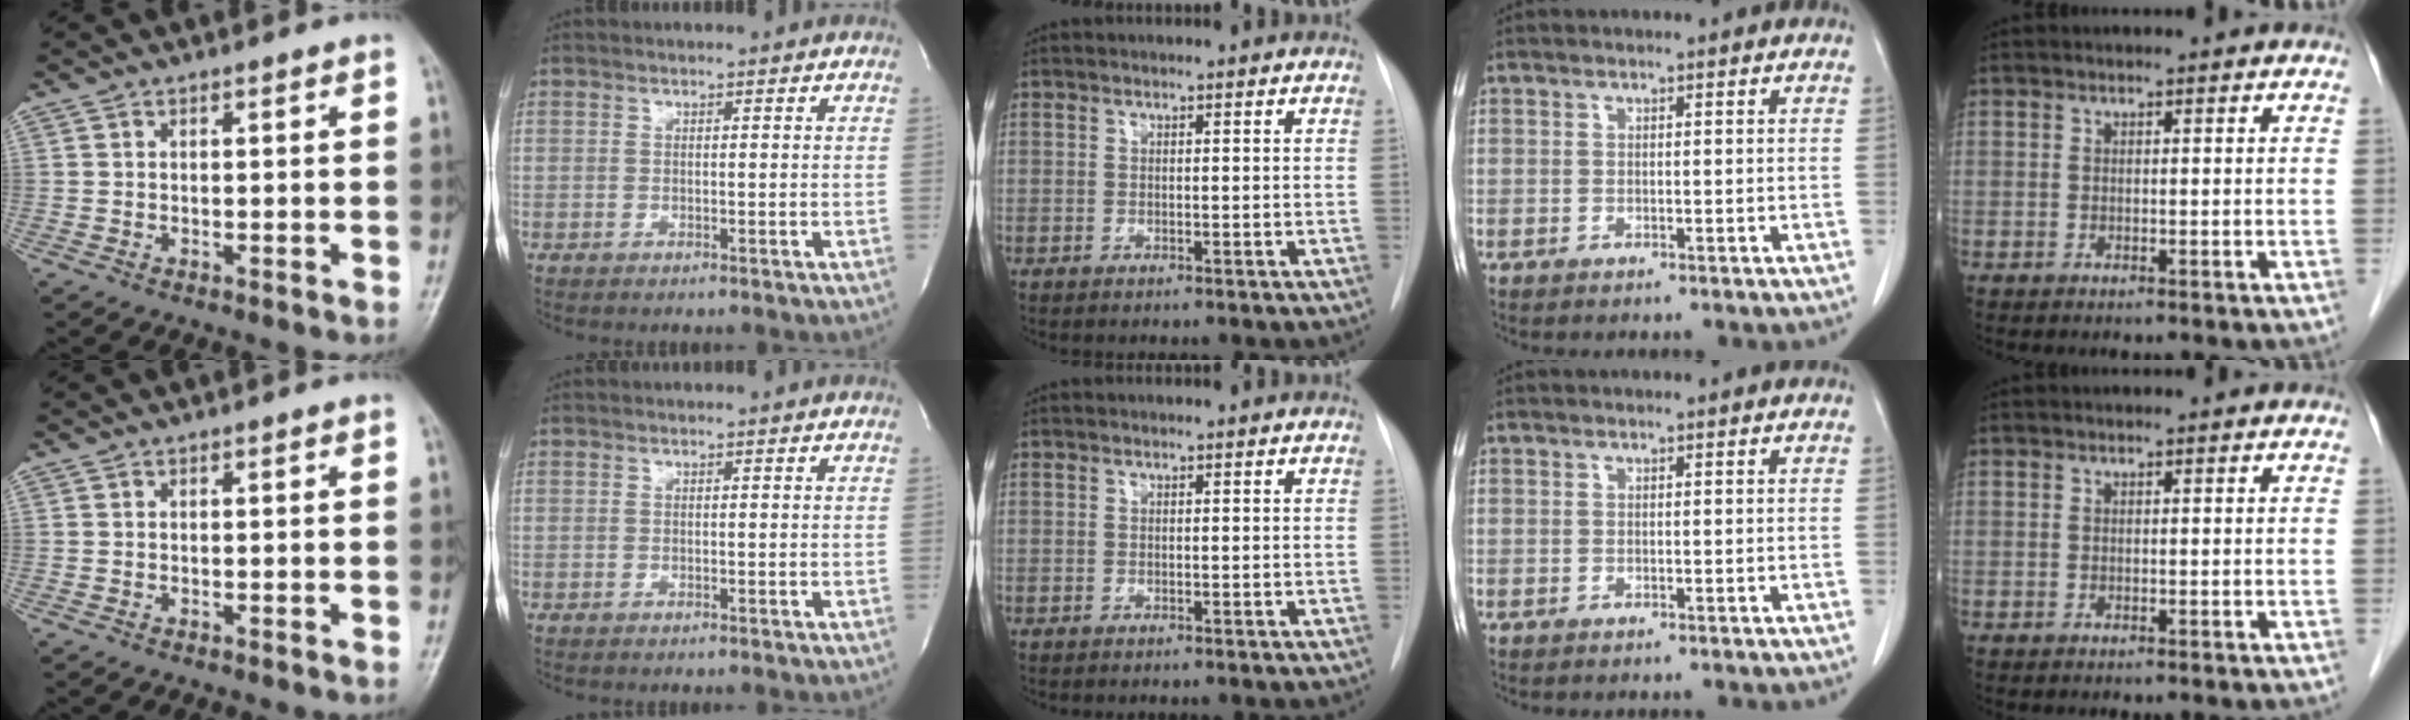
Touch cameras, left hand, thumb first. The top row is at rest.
{}